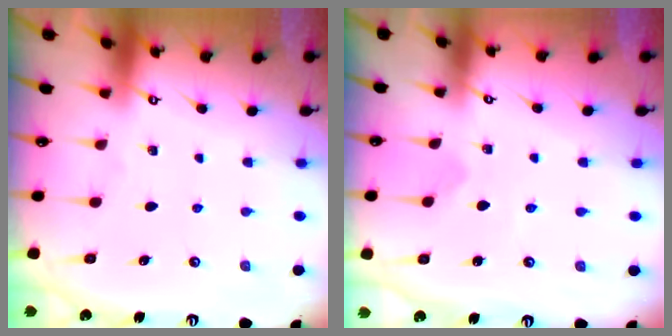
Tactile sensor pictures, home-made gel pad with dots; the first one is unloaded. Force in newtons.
{"total": 0.7, "press": 0.7, "slide": 0.1}